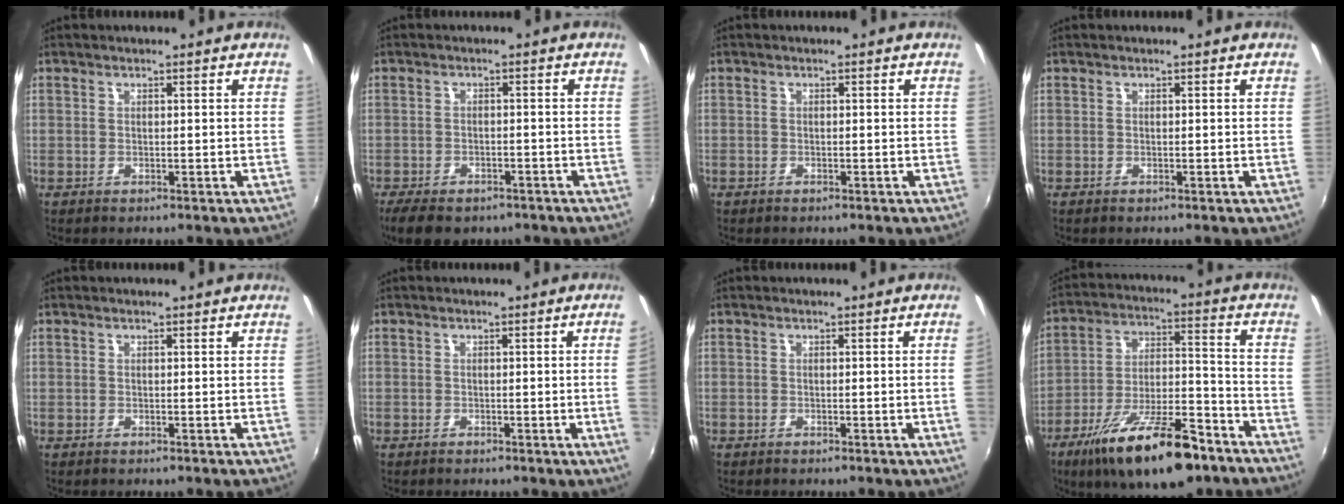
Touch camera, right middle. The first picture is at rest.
{"total": 10.0, "force": [-7.3, 4.6, 5.0], "torque": [-0.111, -0.024, -0.107]}
{"total": 0.6, "force": [-0.5, 0.4, 0.0], "torque": [-0.005, 0.001, -0.008]}
{"total": 0.0}
{"total": 0.0}
{"total": 2.3, "force": [-0.3, -1.3, 1.9], "torque": [-0.036, -0.011, 0.002]}
{"total": 1.2, "force": [-0.2, -0.7, 1.0], "torque": [-0.016, -0.007, -0.001]}
{"total": 20.6, "force": [-13.6, 6.6, 14.0], "torque": [-0.248, -0.020, -0.216]}